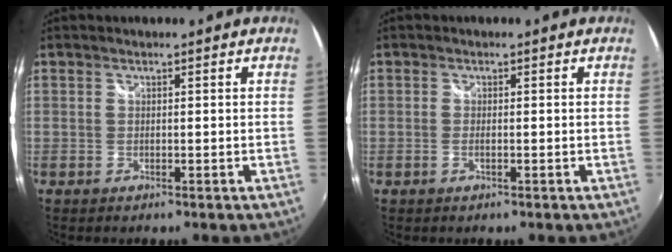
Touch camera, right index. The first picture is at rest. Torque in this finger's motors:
{"motor_torque": [-0.06, 0.14, -0.04, -0.01]}